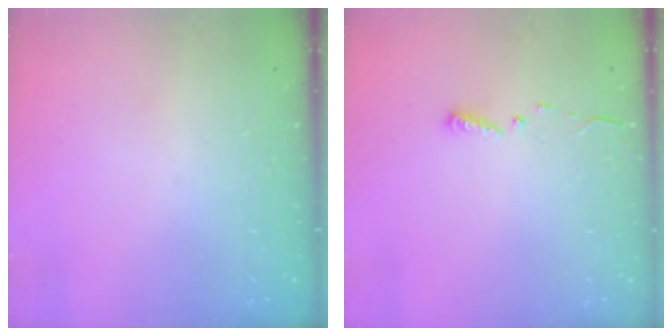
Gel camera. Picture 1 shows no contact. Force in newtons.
{"total": 3.0, "press": 2.9, "slide": 0.3}